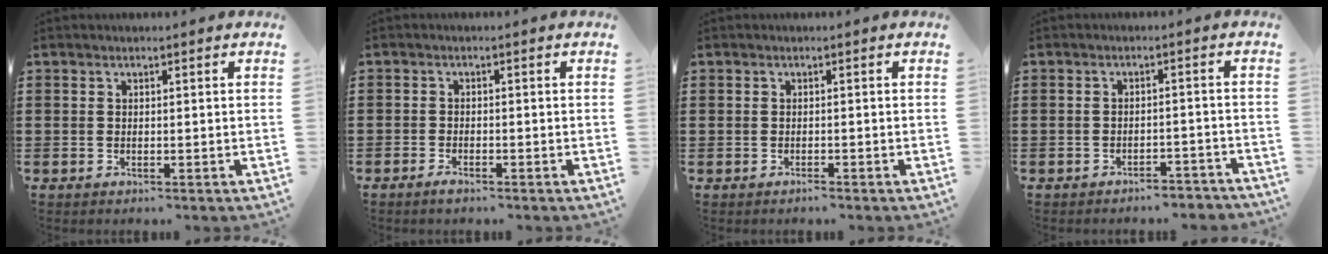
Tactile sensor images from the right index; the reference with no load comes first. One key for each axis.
{"total": 1.3, "fx": -1.1, "fy": 0.4, "fz": 0.3, "tx": -0.010, "ty": -0.001, "tz": -0.022}
{"total": 0.7, "fx": -0.6, "fy": 0.2, "fz": 0.1, "tx": -0.003, "ty": 0.001, "tz": -0.014}
{"total": 2.8, "fx": -2.7, "fy": 0.3, "fz": 0.3, "tx": -0.010, "ty": 0.001, "tz": -0.058}